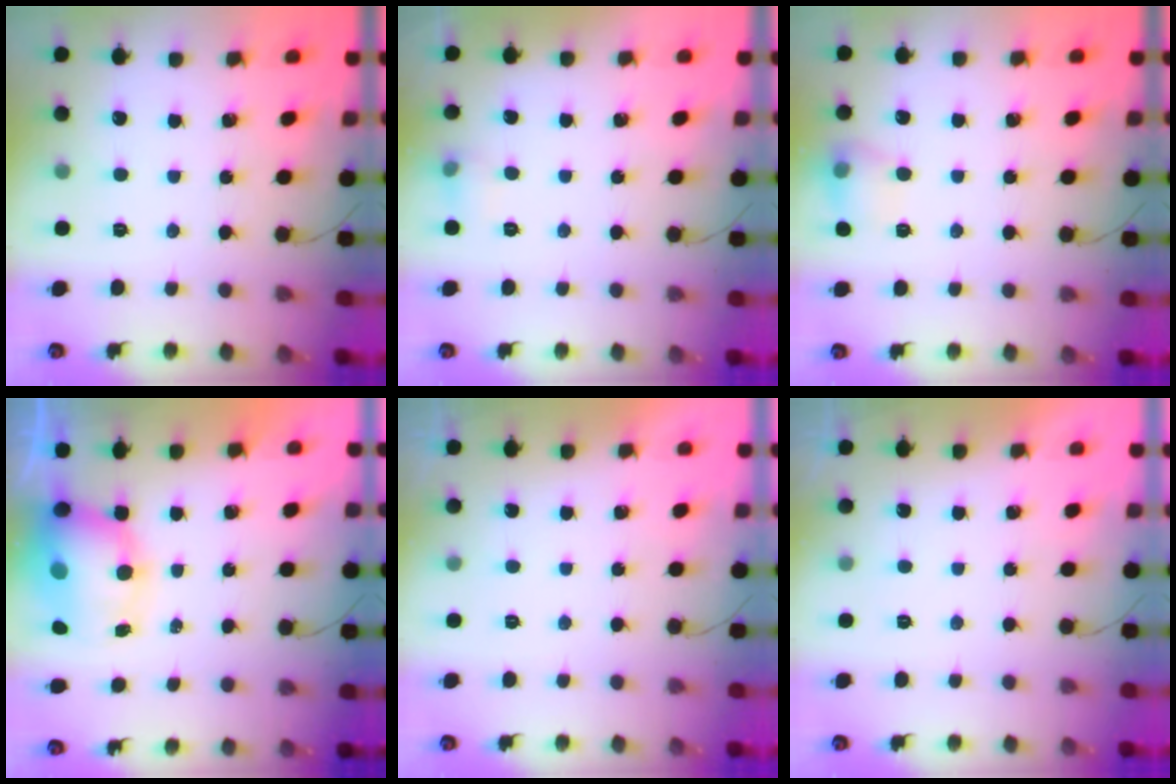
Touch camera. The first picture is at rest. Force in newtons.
{"total": 5.6, "press": 5.3, "slide": 1.8}
{"total": 9.4, "press": 9.4, "slide": 0.6}
{"total": 11.3, "press": 10.9, "slide": 2.9}
{"total": 0.0}
{"total": 0.0}